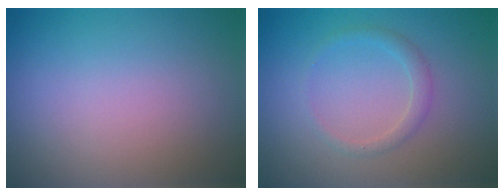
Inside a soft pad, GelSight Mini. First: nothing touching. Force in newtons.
{"total": 1.5, "press": 1.4, "slide": 0.0}